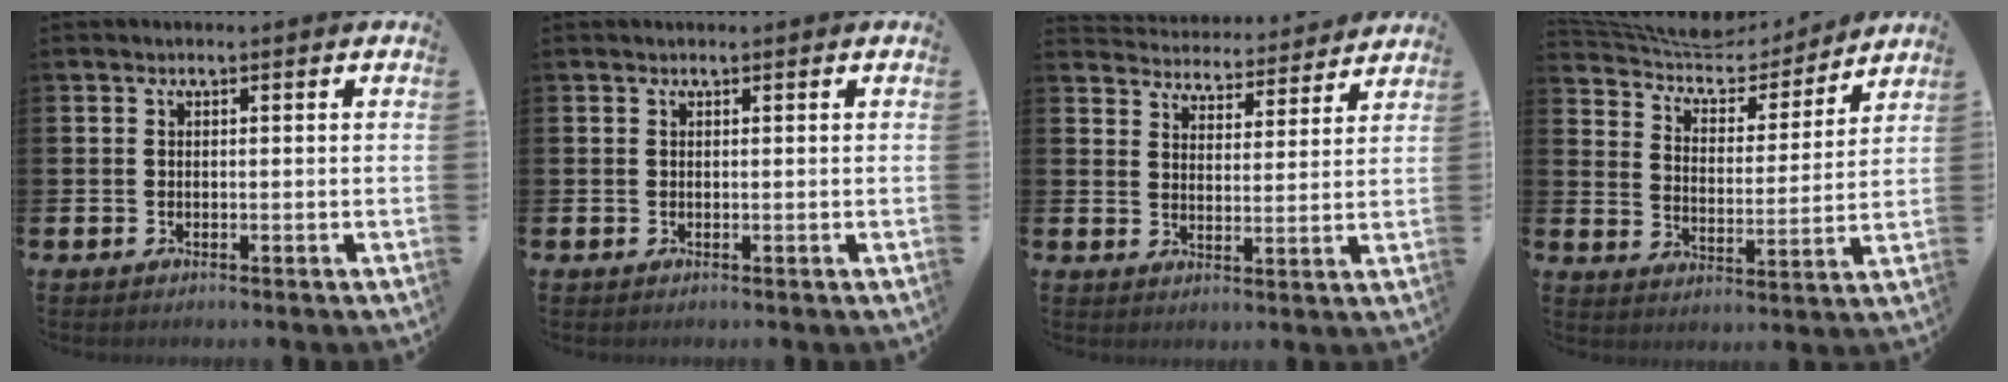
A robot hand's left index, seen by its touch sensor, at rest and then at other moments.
{"total": 0.0}
{"total": 4.9, "force": [4.8, 0.8, -0.4], "torque": [-0.010, -0.045, 0.081]}
{"total": 6.8, "force": [6.3, 2.2, 1.5], "torque": [-0.058, -0.050, 0.105]}